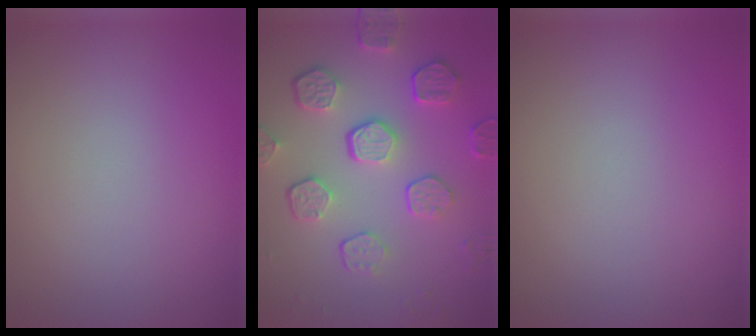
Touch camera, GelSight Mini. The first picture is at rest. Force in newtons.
{"total": 5.8, "press": 4.2, "slide": 4.0}
{"total": 0.0}